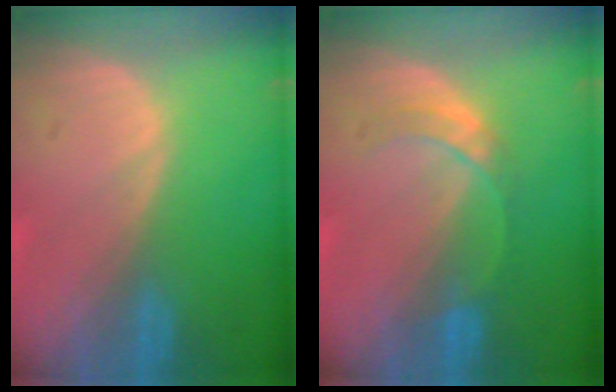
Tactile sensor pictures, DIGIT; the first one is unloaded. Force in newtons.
{"total": 3.3, "press": 3.3, "slide": 0.3}